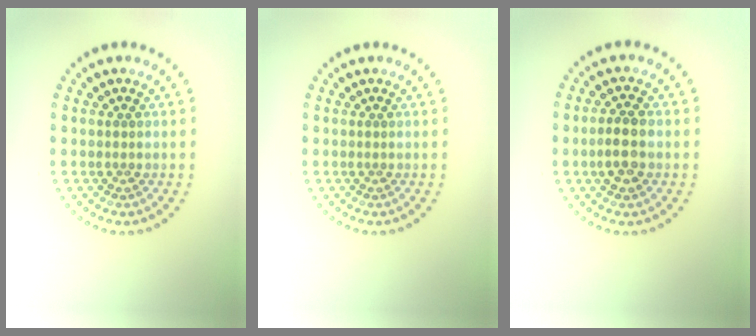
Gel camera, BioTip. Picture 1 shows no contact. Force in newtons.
{"total": 0.0}
{"total": 2.5, "press": 2.5, "slide": 0.3}